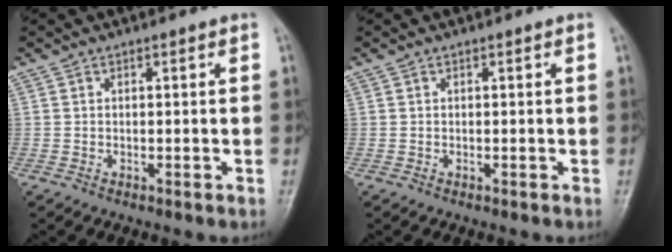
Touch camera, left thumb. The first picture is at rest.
{"total": 0.0}